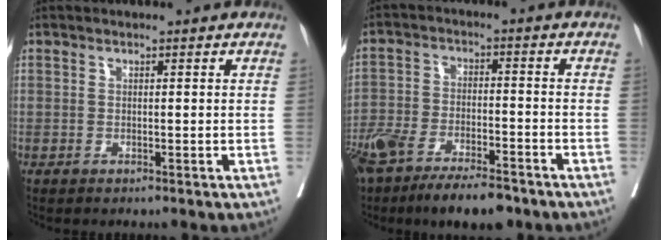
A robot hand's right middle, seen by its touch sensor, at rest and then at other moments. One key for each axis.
{"total": 14.2, "fx": -10.4, "fy": 4.5, "fz": 8.6, "tx": -0.167, "ty": -0.013, "tz": -0.177}